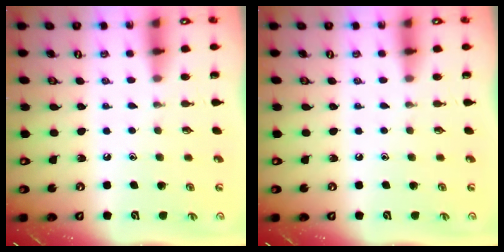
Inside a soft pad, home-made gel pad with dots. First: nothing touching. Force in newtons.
{"total": 0.0}